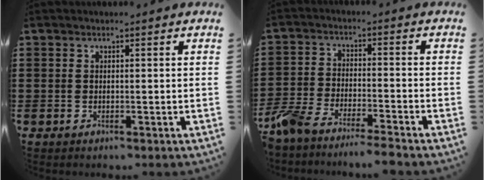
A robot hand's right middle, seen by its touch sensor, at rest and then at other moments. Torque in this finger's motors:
{"motor_torque": [0.98, 0.34, 0.14, 0.08]}